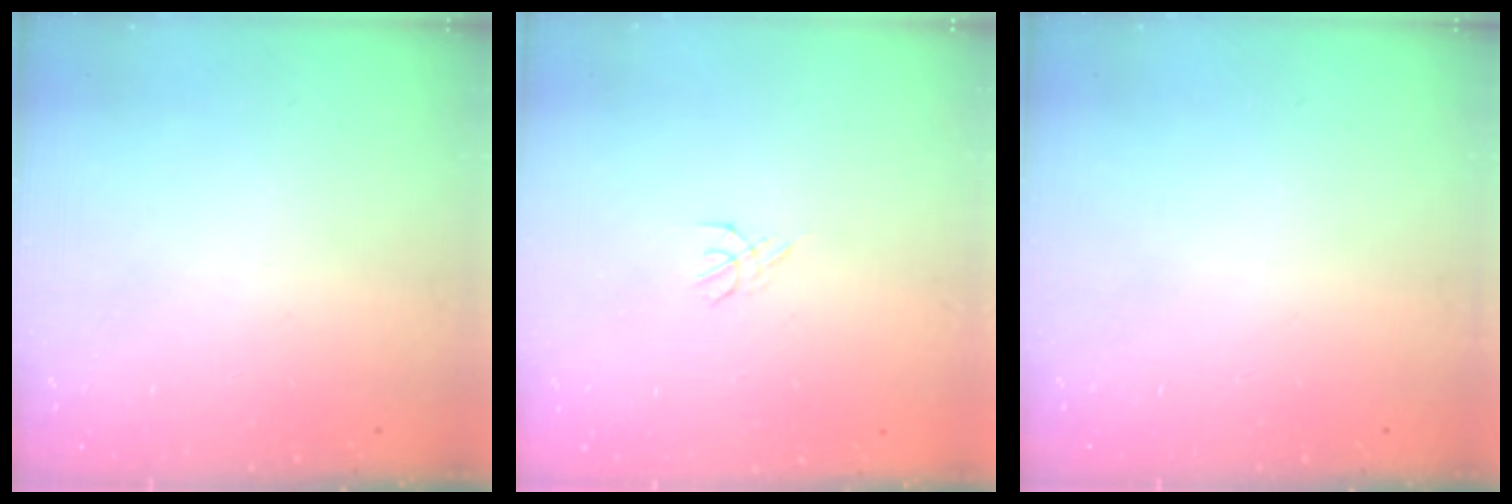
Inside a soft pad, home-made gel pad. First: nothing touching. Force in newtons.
{"total": 1.8, "press": 1.7, "slide": 0.5}
{"total": 0.0}